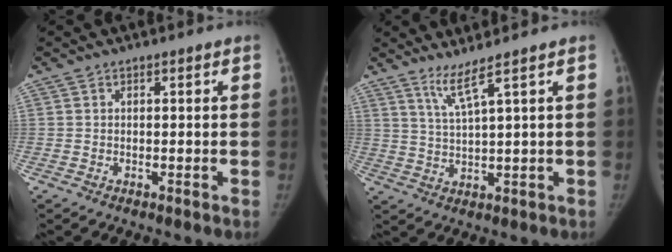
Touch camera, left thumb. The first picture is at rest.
{"total": 4.1, "force": [2.9, -1.2, 2.7], "torque": [-0.058, -0.036, 0.066]}